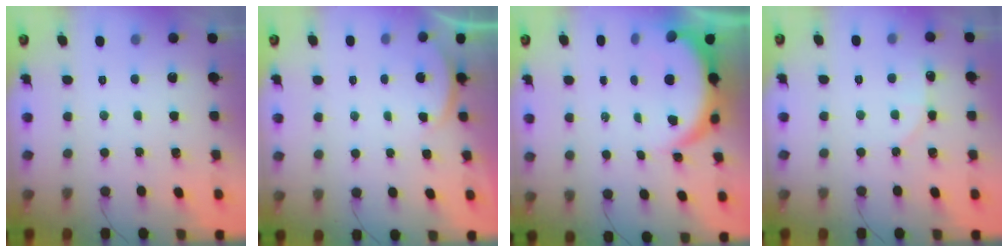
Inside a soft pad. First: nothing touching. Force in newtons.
{"total": 2.8, "press": 2.7, "slide": 0.6}
{"total": 6.4, "press": 6.3, "slide": 0.8}
{"total": 3.9, "press": 3.8, "slide": 0.5}